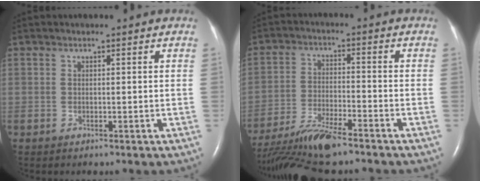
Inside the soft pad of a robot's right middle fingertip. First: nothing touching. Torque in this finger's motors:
{"motor_torque": [1.03, -1.11, 0.14, 0.09]}